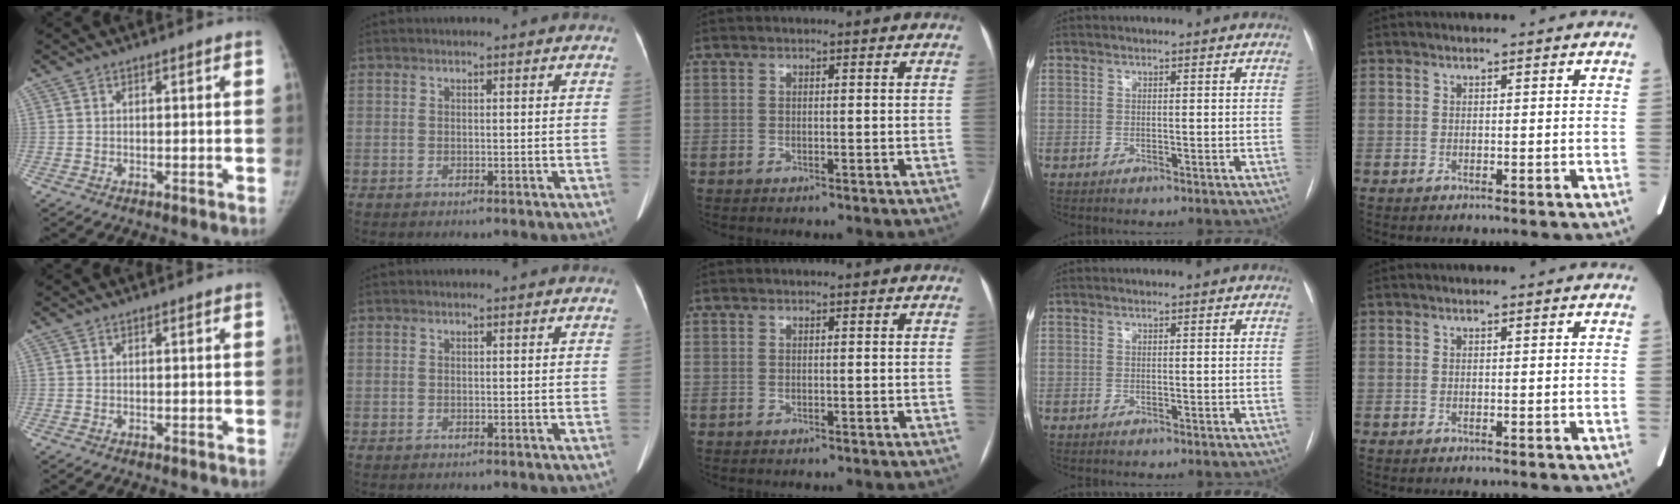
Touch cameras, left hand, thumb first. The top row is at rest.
{}